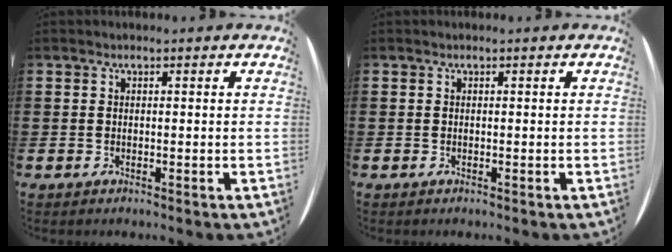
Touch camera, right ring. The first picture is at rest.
{"total": 0.0}